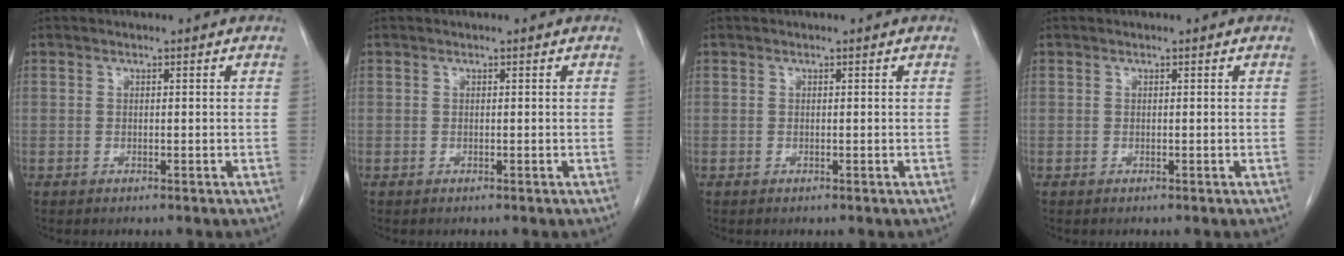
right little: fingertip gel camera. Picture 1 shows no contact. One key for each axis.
{"total": 0.0}
{"total": 0.0}
{"total": 0.0}